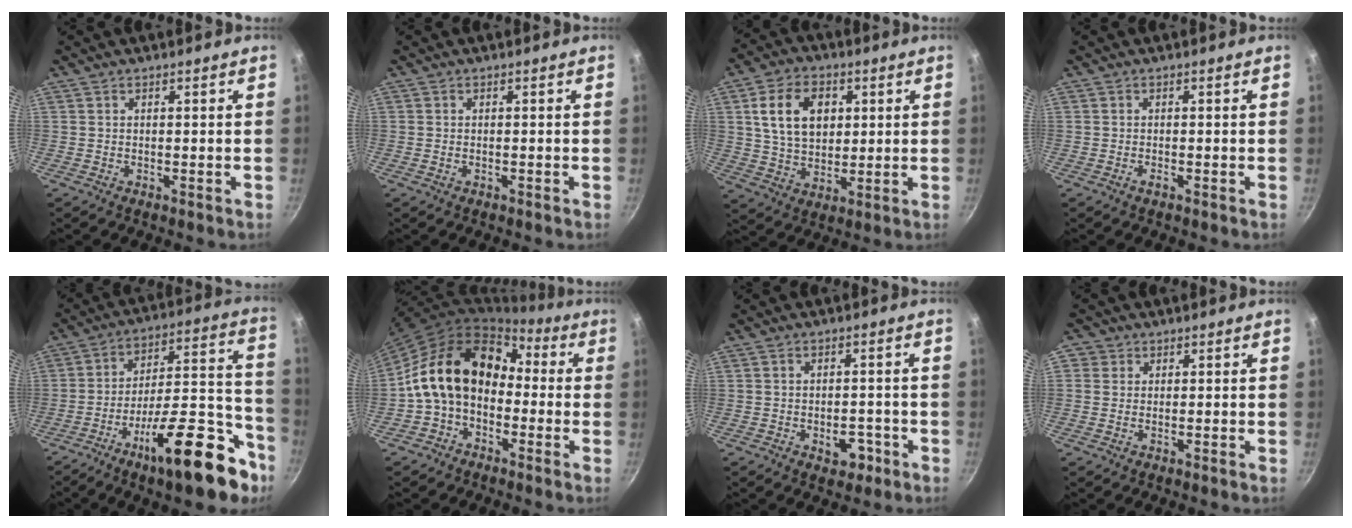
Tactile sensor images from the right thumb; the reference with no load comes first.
{"total": 0.6, "force": [-0.3, 0.3, 0.4], "torque": [-0.011, 0.003, -0.007]}
{"total": 12.5, "force": [3.2, 8.8, 8.2], "torque": [-0.123, -0.005, 0.058]}
{"total": 0.7, "force": [-0.5, 0.1, 0.5], "torque": [-0.012, 0.001, -0.012]}
{"total": 23.3, "force": [-12.9, 8.1, 17.6], "torque": [-0.207, 0.085, -0.201]}
{"total": 15.8, "force": [-1.0, 11.6, 10.7], "torque": [-0.153, 0.059, -0.031]}
{"total": 4.5, "force": [-2.0, 2.9, 2.8], "torque": [-0.018, 0.016, -0.022]}
{"total": 2.0, "force": [0.3, 2.0, 0.5], "torque": [0.005, -0.004, -0.004]}